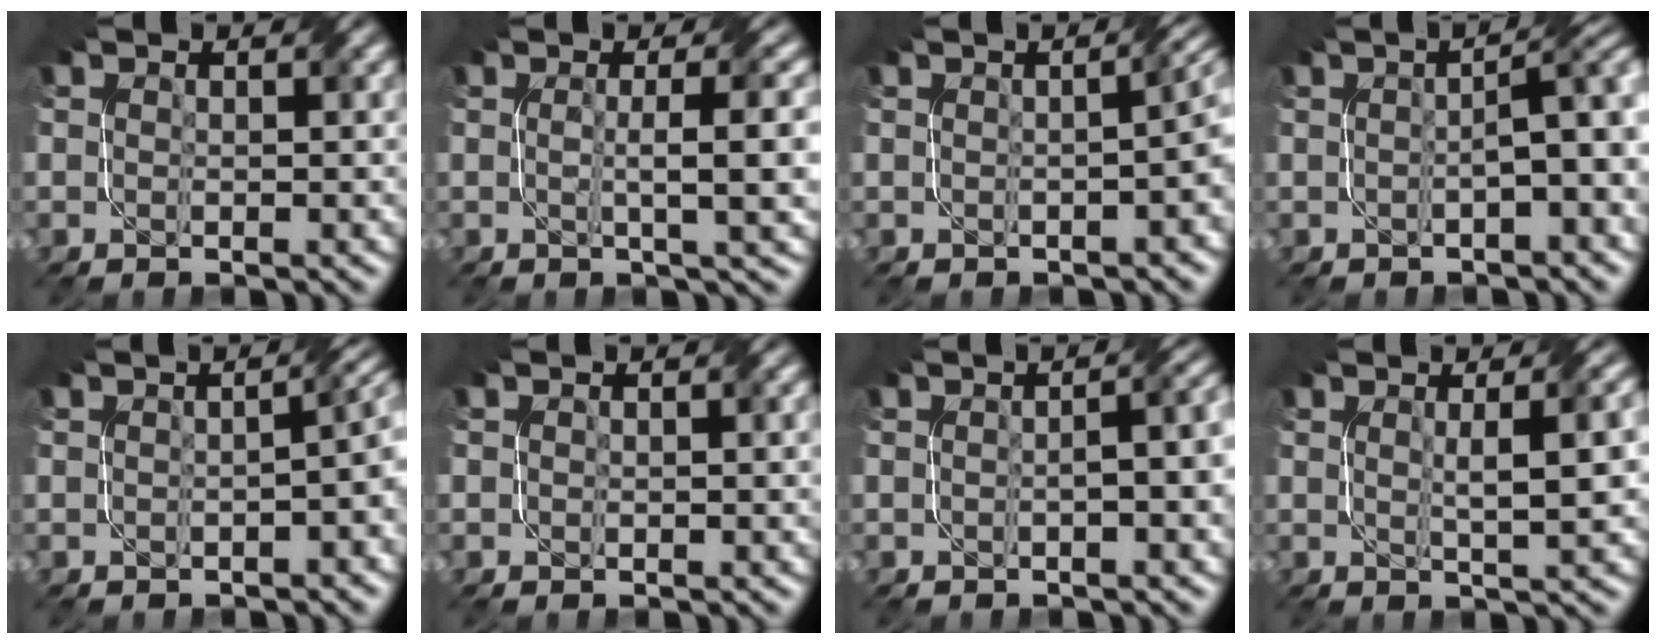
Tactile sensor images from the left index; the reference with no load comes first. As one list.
[{"total": 4.8, "force": [0.1, 1.0, 4.7], "torque": [-0.065, 0.006, 0.000]}, {"total": 4.7, "force": [-0.4, 2.1, 4.2], "torque": [-0.017, 0.006, -0.003]}, {"total": 5.3, "force": [-0.2, 1.4, 5.1], "torque": [-0.059, 0.017, -0.003]}, {"total": 4.9, "force": [-0.6, 2.1, 4.4], "torque": [-0.027, 0.006, -0.005]}, {"total": 0.7, "force": [0.3, 0.3, 0.5], "torque": [-0.007, 0.002, 0.004]}, {"total": 4.8, "force": [-0.1, 1.9, 4.4], "torque": [-0.032, 0.017, -0.005]}, {"total": 4.8, "force": [0.8, 1.1, 4.6], "torque": [-0.051, 0.014, 0.009]}]